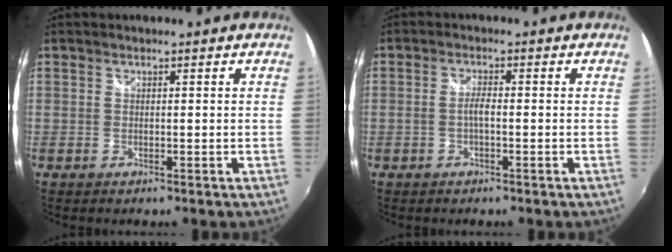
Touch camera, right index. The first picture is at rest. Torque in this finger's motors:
{"motor_torque": [0.33, -0.04, 0.21, 0.06]}